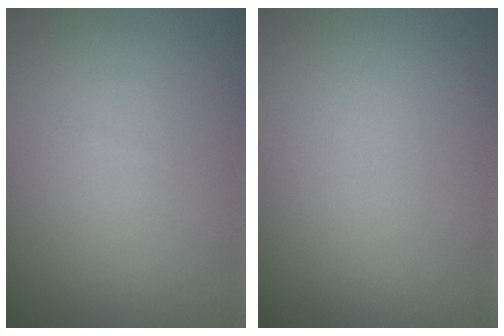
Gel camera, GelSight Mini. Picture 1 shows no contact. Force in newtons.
{"total": 0.0}